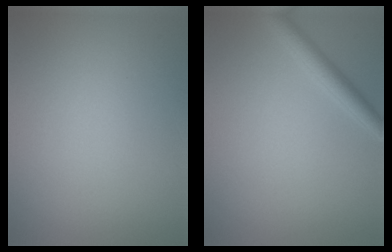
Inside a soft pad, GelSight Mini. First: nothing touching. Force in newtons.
{"total": 2.4, "press": 2.4, "slide": 0.1}